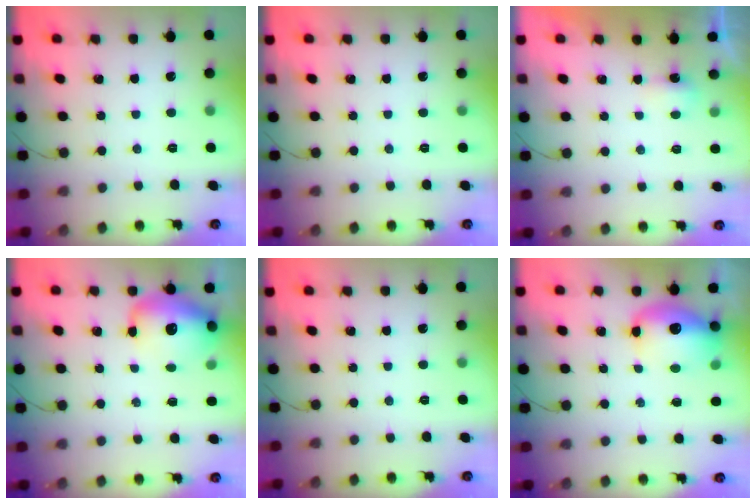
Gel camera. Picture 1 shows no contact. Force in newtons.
{"total": 0.0}
{"total": 2.9, "press": 2.8, "slide": 0.6}
{"total": 14.3, "press": 13.7, "slide": 4.1}
{"total": 0.0}
{"total": 12.6, "press": 12.3, "slide": 3.0}